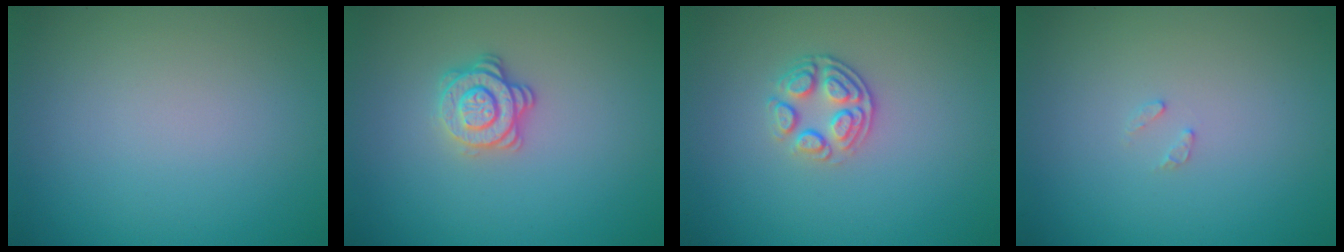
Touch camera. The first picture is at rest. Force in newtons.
{"total": 2.8, "press": 2.5, "slide": 1.2}
{"total": 2.7, "press": 2.4, "slide": 1.2}
{"total": 0.8, "press": 0.7, "slide": 0.1}